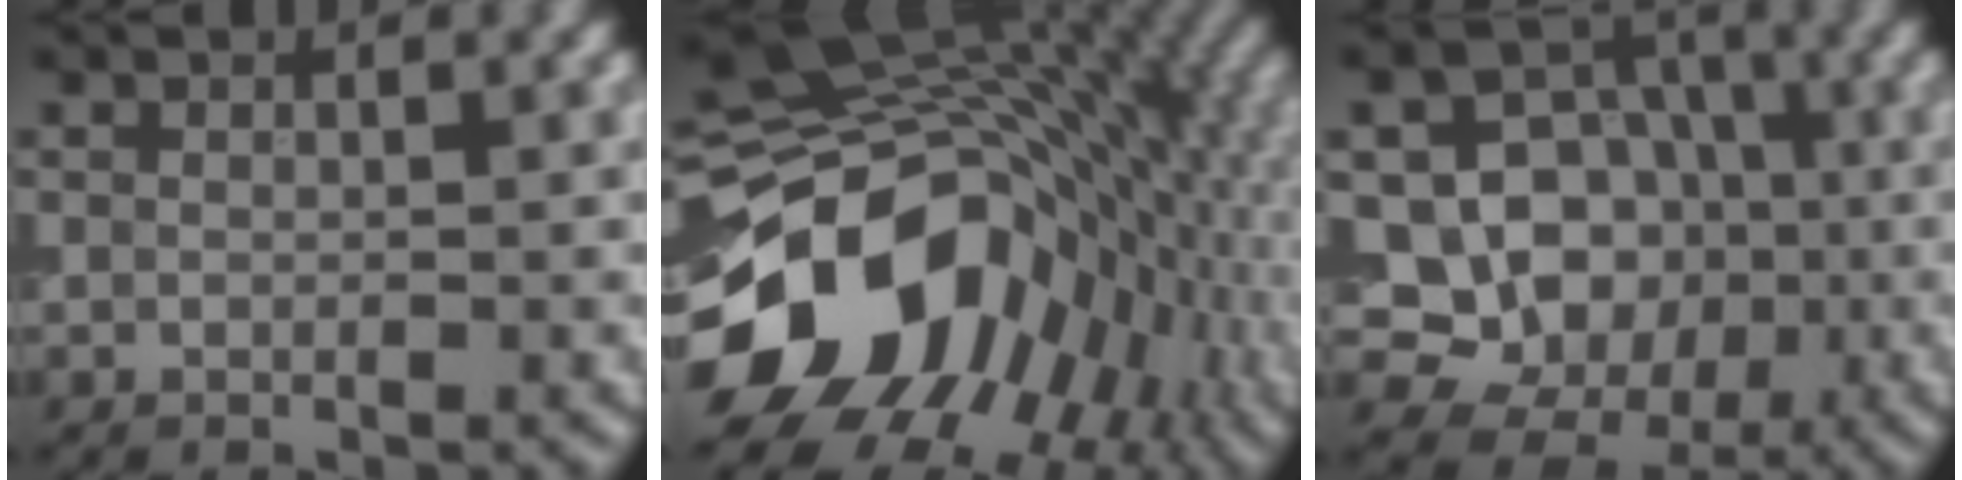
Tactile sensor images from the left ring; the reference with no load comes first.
{"total": 16.5, "force": [-4.8, 12.3, 9.9], "torque": [-0.153, -0.013, -0.081]}
{"total": 12.5, "force": [-1.9, 11.3, 5.0], "torque": [-0.095, 0.011, -0.047]}